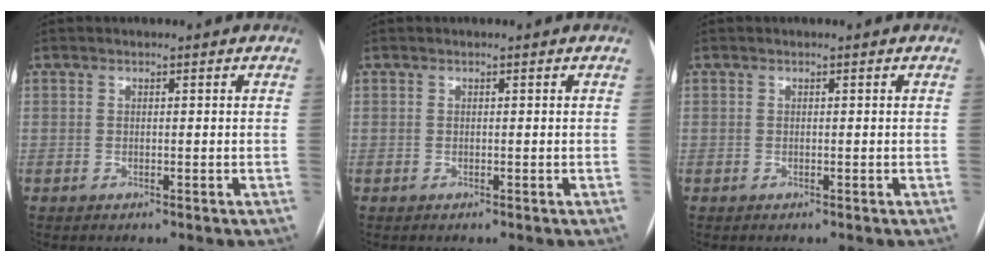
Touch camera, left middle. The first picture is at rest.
{"total": 0.0}
{"total": 0.0}